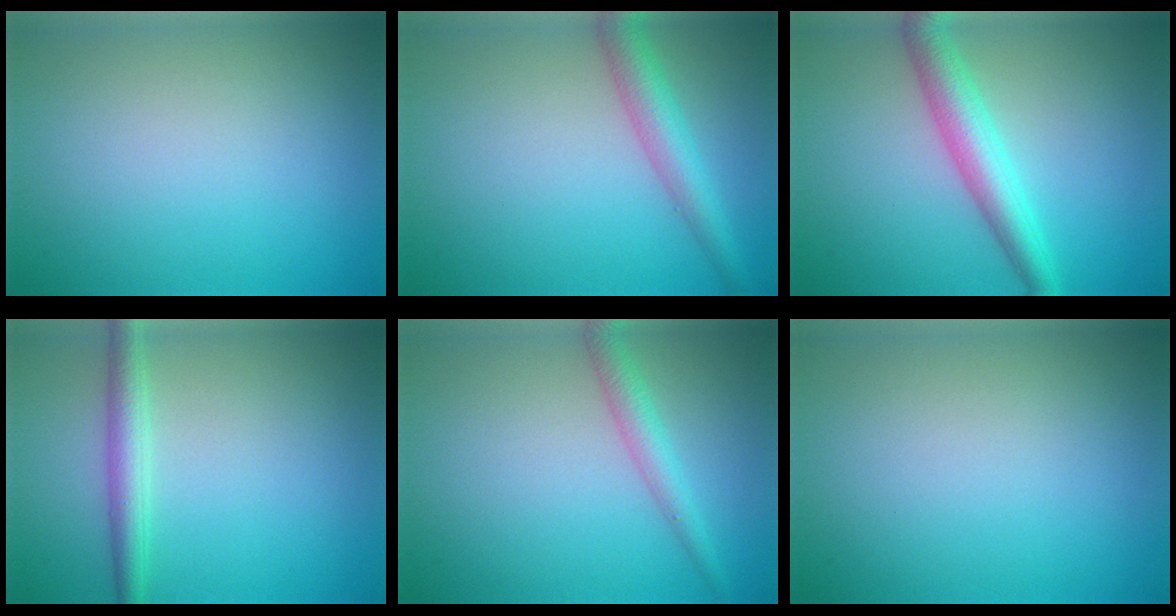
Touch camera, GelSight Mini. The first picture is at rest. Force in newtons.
{"total": 3.9, "press": 3.9, "slide": 0.1}
{"total": 4.6, "press": 4.6, "slide": 0.0}
{"total": 2.7, "press": 2.7, "slide": 0.0}
{"total": 2.6, "press": 2.6, "slide": 0.1}
{"total": 0.0}